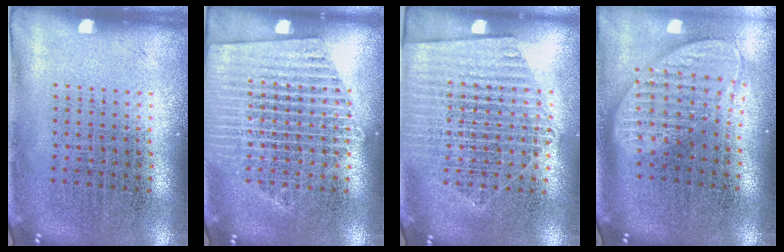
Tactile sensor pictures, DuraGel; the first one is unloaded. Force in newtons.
{"total": 1.8, "press": 1.8, "slide": 0.3}
{"total": 1.6, "press": 1.5, "slide": 0.6}
{"total": 2.0, "press": 1.5, "slide": 1.2}